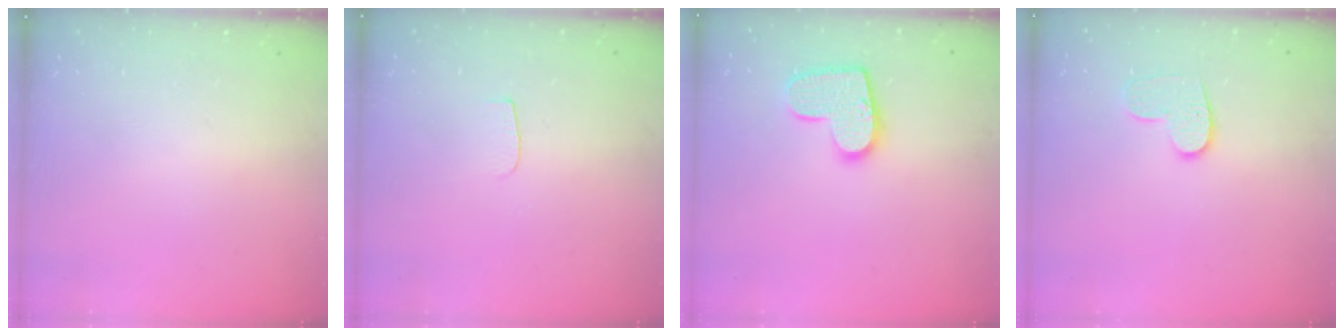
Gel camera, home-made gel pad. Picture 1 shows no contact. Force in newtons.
{"total": 3.0, "press": 3.0, "slide": 0.3}
{"total": 12.9, "press": 12.9, "slide": 0.8}
{"total": 8.2, "press": 8.2, "slide": 0.2}